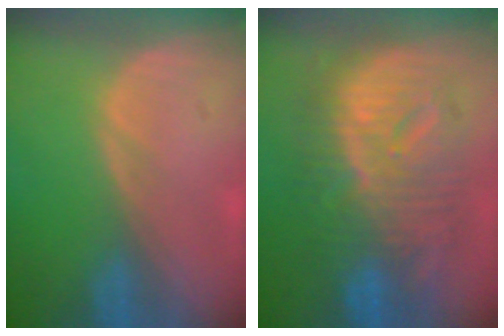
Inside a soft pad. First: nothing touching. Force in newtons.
{"total": 12.5, "press": 12.5, "slide": 1.1}